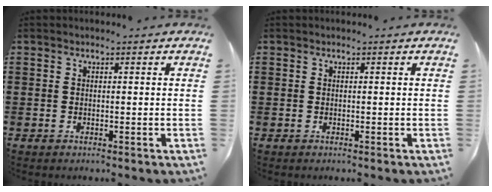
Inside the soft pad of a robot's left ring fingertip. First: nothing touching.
{"total": 0.0}